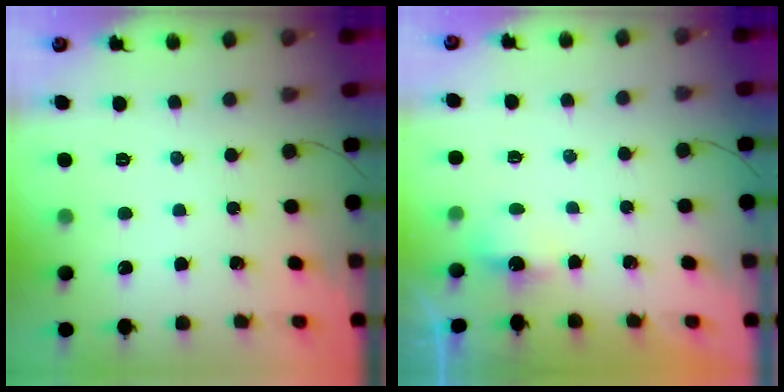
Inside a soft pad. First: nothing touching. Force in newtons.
{"total": 2.7, "press": 2.7, "slide": 0.7}